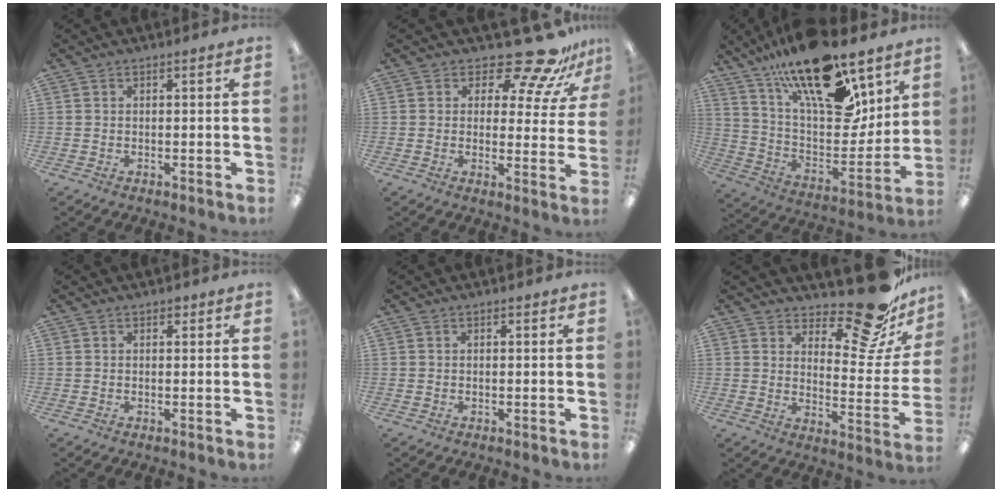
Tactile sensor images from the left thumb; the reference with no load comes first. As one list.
[{"total": 14.2, "force": [11.5, 4.7, 6.9], "torque": [-0.102, -0.084, 0.197]}, {"total": 24.4, "force": [16.6, 9.7, 15.0], "torque": [-0.255, -0.102, 0.286]}, {"total": 0.9, "force": [0.5, 0.6, 0.3], "torque": [0.001, -0.001, 0.008]}, {"total": 0.0}, {"total": 18.0, "force": [13.9, 6.2, 9.6], "torque": [-0.126, -0.111, 0.232]}]